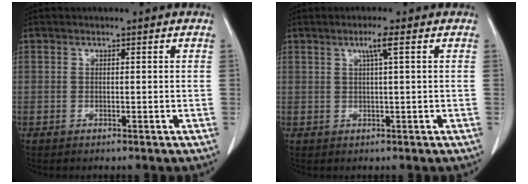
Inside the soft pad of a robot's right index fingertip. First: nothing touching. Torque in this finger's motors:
{"motor_torque": [0.16, -0.09, 0.07, 0.02]}